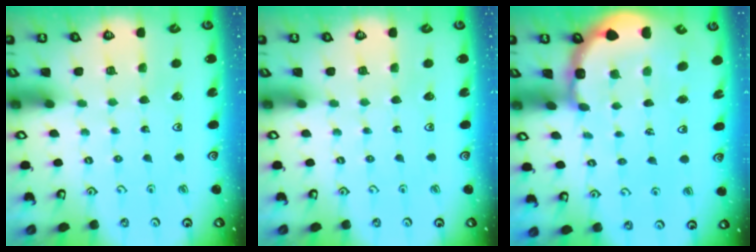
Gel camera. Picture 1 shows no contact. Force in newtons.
{"total": 0.0}
{"total": 5.9, "press": 5.7, "slide": 1.3}